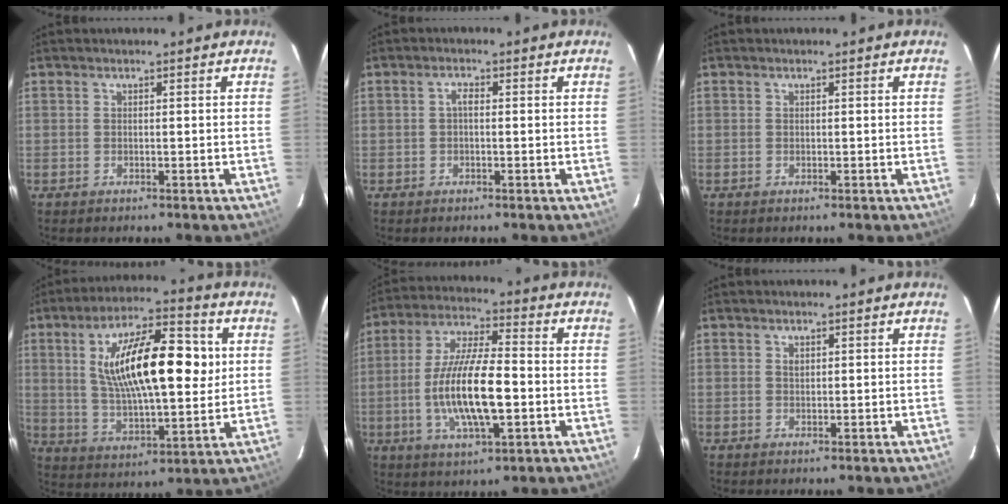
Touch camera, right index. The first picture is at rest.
{"total": 1.4, "force": [-0.1, 0.6, 1.2], "torque": [-0.023, 0.008, -0.004]}
{"total": 0.0}
{"total": 20.1, "force": [4.0, 7.3, 18.2], "torque": [-0.319, 0.020, 0.073]}
{"total": 15.2, "force": [-2.9, 4.2, 14.3], "torque": [-0.283, -0.006, -0.053]}
{"total": 0.9, "force": [0.3, 0.6, 0.5], "torque": [-0.007, 0.003, 0.007]}